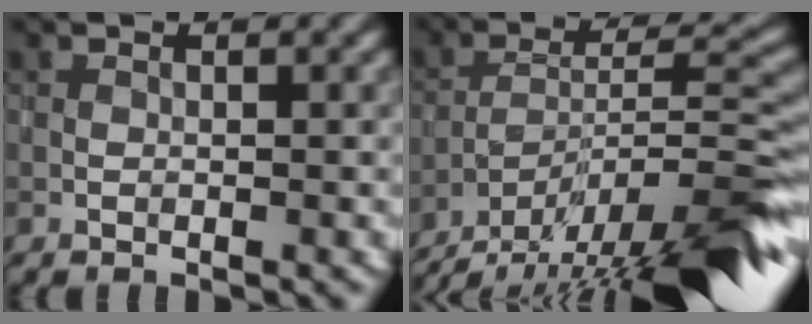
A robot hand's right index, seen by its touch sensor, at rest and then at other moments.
{"total": 14.9, "force": [-12.2, 3.0, 8.1], "torque": [-0.125, -0.001, -0.187]}